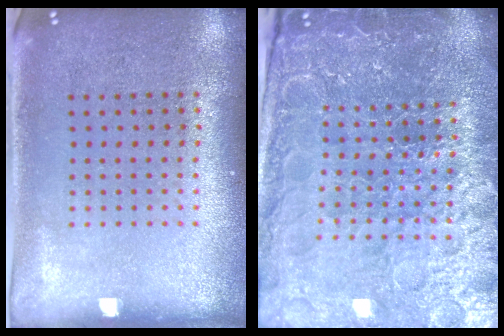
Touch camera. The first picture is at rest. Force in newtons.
{"total": 5.6, "press": 5.1, "slide": 2.3}